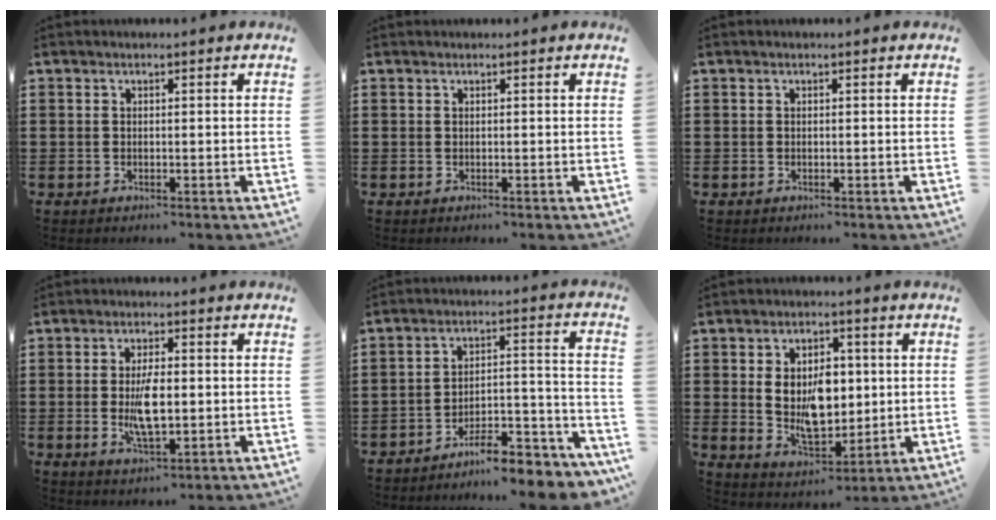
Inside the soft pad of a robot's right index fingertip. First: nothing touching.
{"total": 0.0}
{"total": 0.0}
{"total": 6.6, "force": [-0.5, 2.5, 6.1], "torque": [-0.128, -0.006, -0.014]}
{"total": 8.3, "force": [-7.8, 1.0, 2.8], "torque": [-0.033, 0.023, -0.147]}
{"total": 8.8, "force": [1.0, 5.6, 6.7], "torque": [-0.119, 0.007, 0.014]}